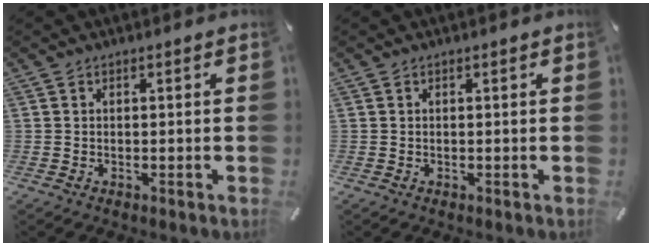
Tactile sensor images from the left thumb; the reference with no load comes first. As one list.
[{"total": 0.0}]